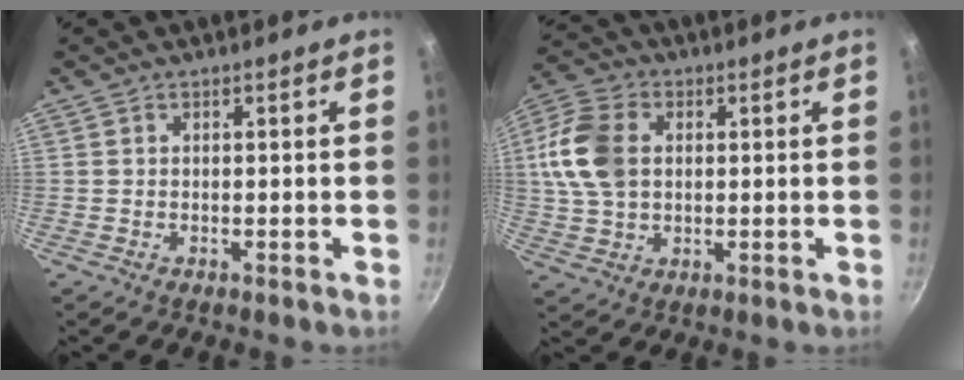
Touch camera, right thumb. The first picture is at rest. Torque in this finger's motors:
{"motor_torque": [0.30, 0.32, 0.15, -0.07, 0.14]}